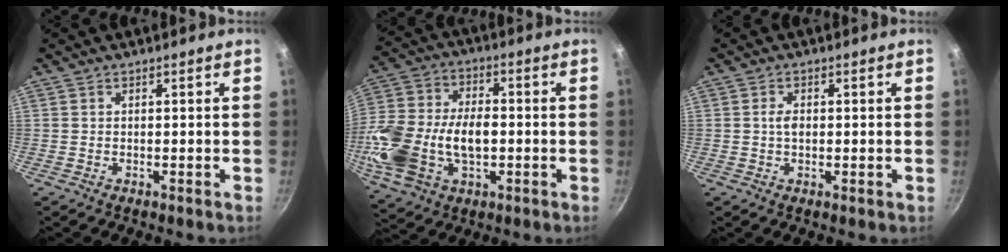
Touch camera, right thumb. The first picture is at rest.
{"total": 21.2, "force": [-3.4, 13.1, 16.3], "torque": [-0.354, 0.013, -0.053]}
{"total": 2.2, "force": [0.1, 1.3, 1.7], "torque": [-0.030, 0.001, -0.001]}